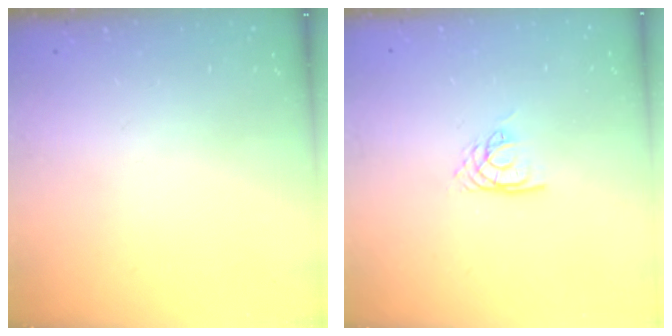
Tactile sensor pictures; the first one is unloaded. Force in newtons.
{"total": 3.2, "press": 3.2, "slide": 0.2}